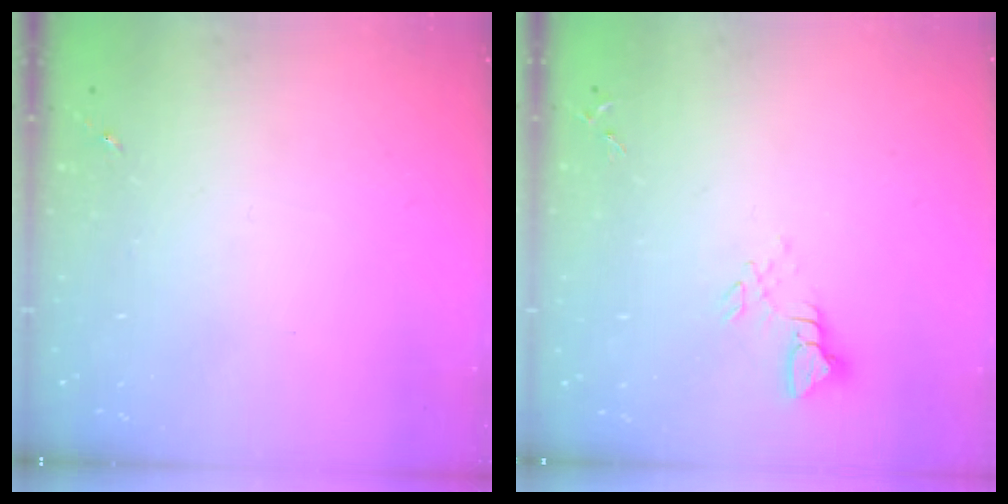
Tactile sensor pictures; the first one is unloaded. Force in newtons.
{"total": 3.9, "press": 3.9, "slide": 0.3}